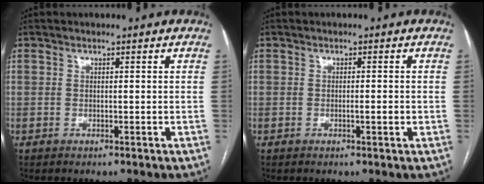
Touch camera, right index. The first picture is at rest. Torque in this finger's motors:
{"motor_torque": [0.12, -0.18, 0.22, 0.02]}